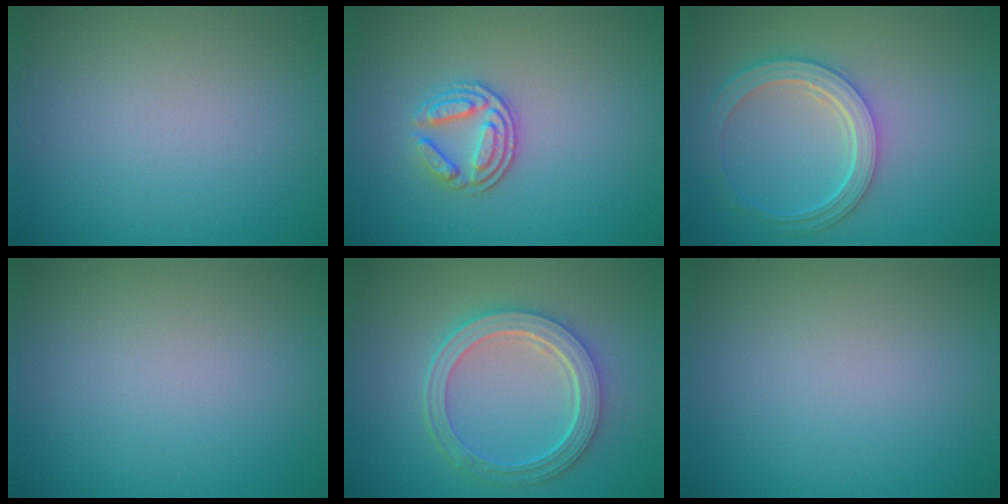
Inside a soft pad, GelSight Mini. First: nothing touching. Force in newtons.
{"total": 3.0, "press": 2.5, "slide": 1.6}
{"total": 4.7, "press": 3.7, "slide": 3.0}
{"total": 0.0}
{"total": 5.6, "press": 4.1, "slide": 3.8}
{"total": 0.0}